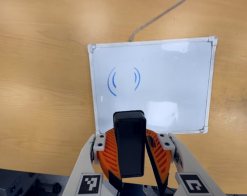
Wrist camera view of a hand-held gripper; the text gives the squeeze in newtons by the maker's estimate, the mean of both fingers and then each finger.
{"total": 7.6, "left": 8.3, "right": 6.9}